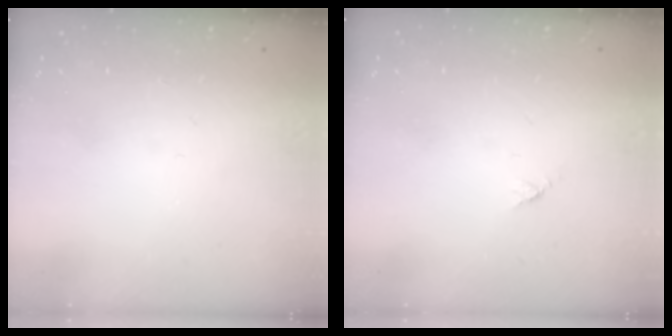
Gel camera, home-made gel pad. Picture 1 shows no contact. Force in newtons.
{"total": 2.9, "press": 2.9, "slide": 0.3}